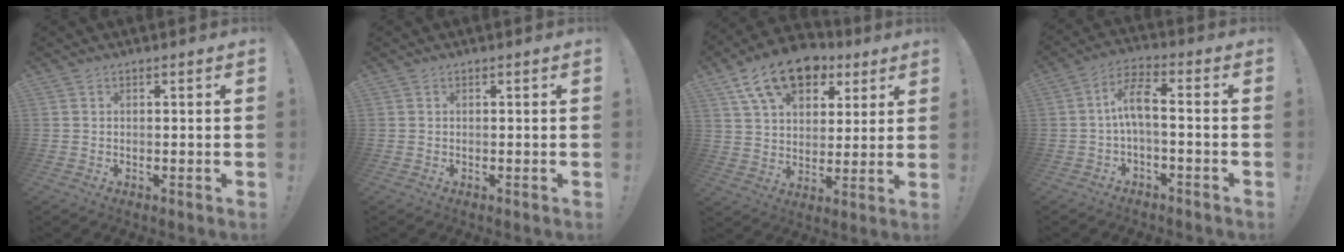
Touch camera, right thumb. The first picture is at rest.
{"total": 0.0}
{"total": 16.4, "force": [9.4, 10.0, 9.0], "torque": [-0.148, -0.048, 0.172]}
{"total": 8.3, "force": [-0.5, 3.0, 7.8], "torque": [-0.152, 0.008, -0.010]}